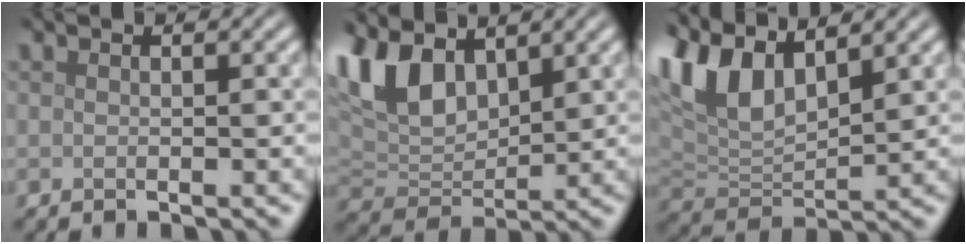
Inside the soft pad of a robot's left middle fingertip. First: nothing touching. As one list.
[{"total": 7.4, "force": [3.7, 4.1, 4.9], "torque": [-0.115, 0.004, 0.067]}, {"total": 8.3, "force": [4.4, 3.9, 5.8], "torque": [-0.133, 0.011, 0.080]}]